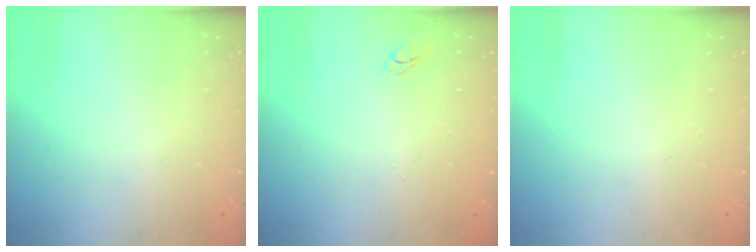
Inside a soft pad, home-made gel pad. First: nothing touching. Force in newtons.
{"total": 2.7, "press": 2.7, "slide": 0.3}
{"total": 0.0}